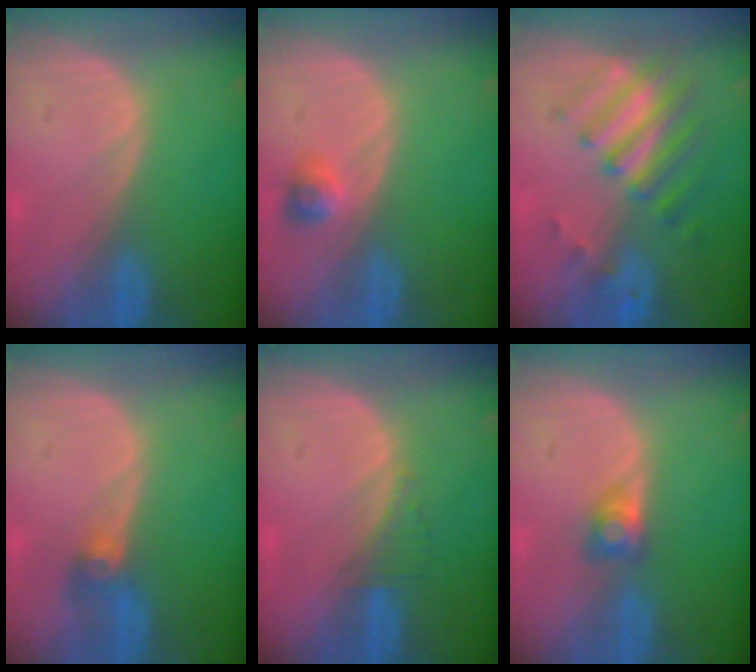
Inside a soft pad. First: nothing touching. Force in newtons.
{"total": 2.3, "press": 2.2, "slide": 0.7}
{"total": 7.9, "press": 7.1, "slide": 3.5}
{"total": 2.9, "press": 2.6, "slide": 1.4}
{"total": 1.7, "press": 1.6, "slide": 0.7}
{"total": 2.7, "press": 2.5, "slide": 1.1}